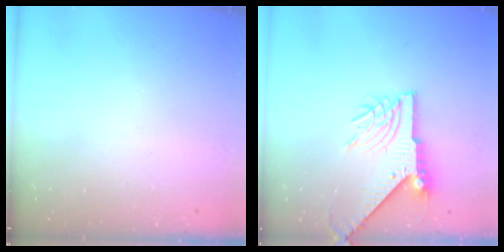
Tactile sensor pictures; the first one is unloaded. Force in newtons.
{"total": 9.2, "press": 9.1, "slide": 1.3}